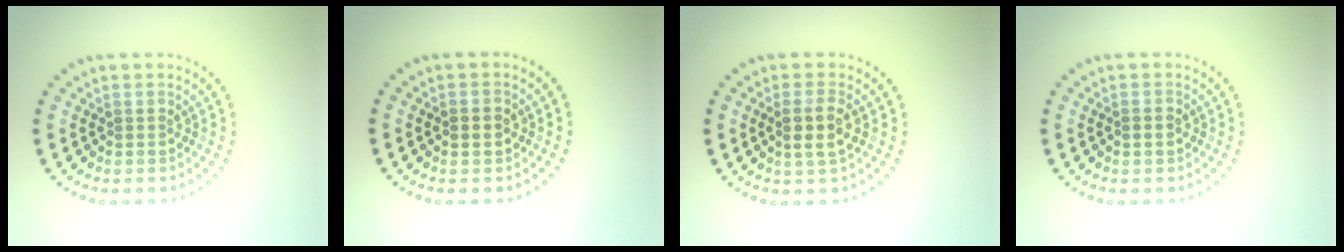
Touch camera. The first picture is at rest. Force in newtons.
{"total": 2.0, "press": 2.0, "slide": 0.1}
{"total": 2.5, "press": 2.2, "slide": 1.1}
{"total": 1.3, "press": 1.3, "slide": 0.1}